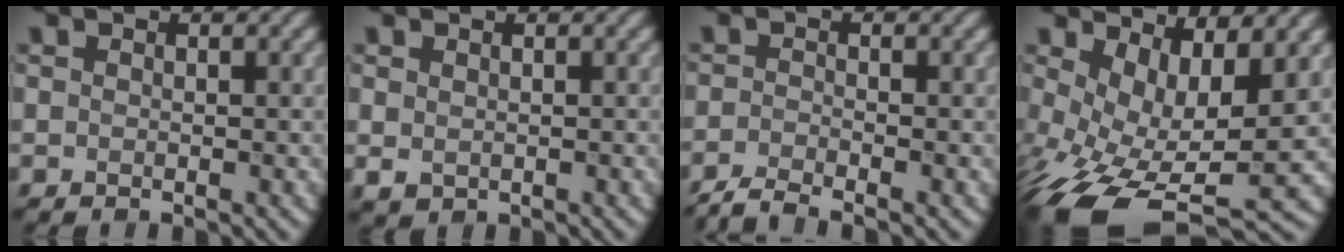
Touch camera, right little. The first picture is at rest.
{"total": 1.0, "force": [0.2, 0.7, 0.6], "torque": [-0.016, -0.004, 0.009]}
{"total": 2.6, "force": [-2.1, 0.3, 1.5], "torque": [-0.027, -0.005, -0.052]}
{"total": 10.0, "force": [-1.7, 4.7, 8.7], "torque": [-0.171, -0.035, -0.016]}